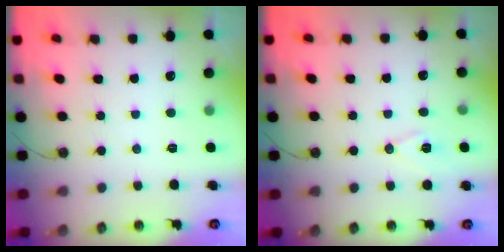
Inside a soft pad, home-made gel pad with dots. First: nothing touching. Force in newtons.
{"total": 7.1, "press": 6.2, "slide": 3.6}